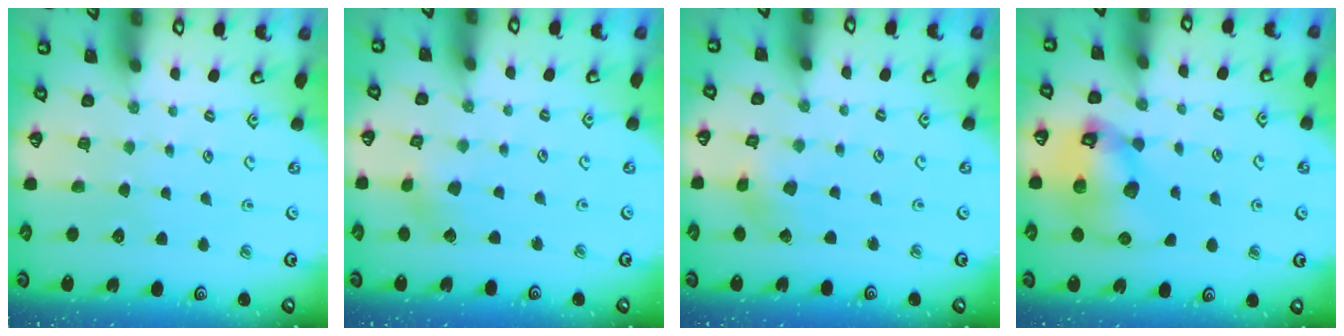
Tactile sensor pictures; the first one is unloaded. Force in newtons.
{"total": 2.1, "press": 2.1, "slide": 0.1}
{"total": 2.8, "press": 2.8, "slide": 0.3}
{"total": 14.0, "press": 13.9, "slide": 2.0}